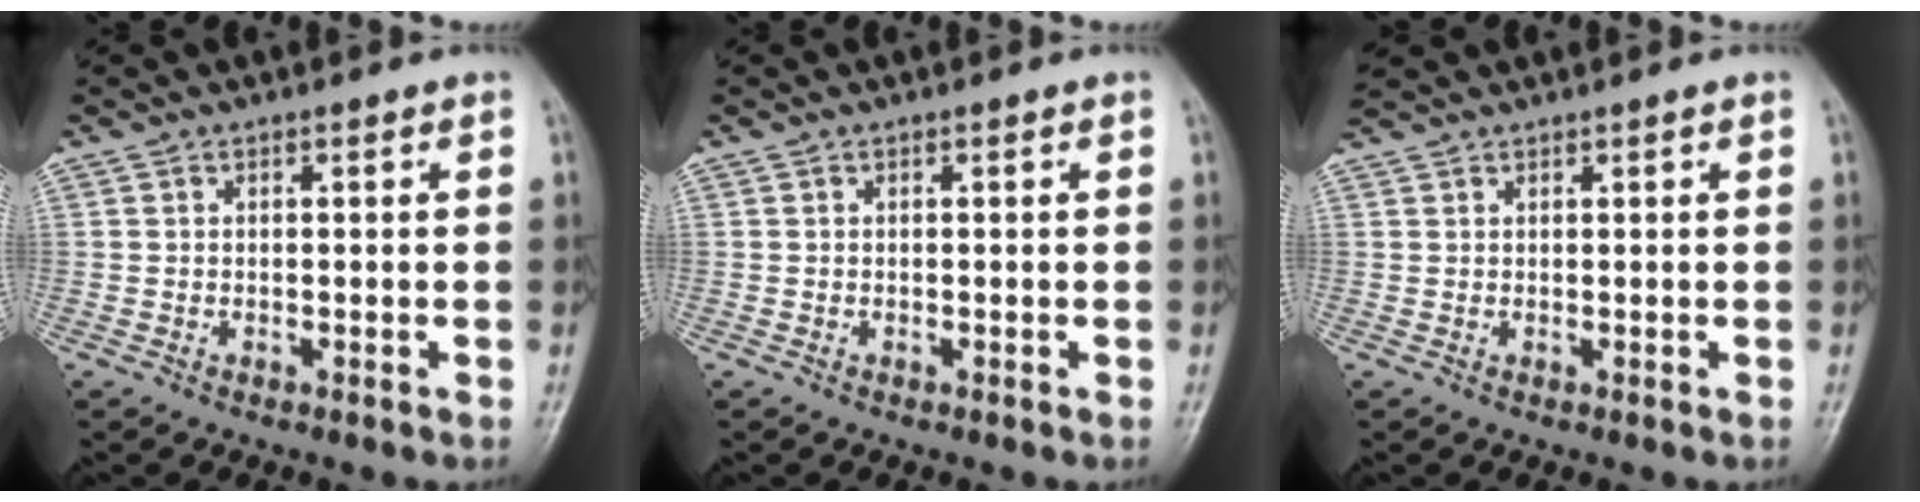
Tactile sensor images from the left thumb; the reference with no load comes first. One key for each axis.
{"total": 0.0}
{"total": 2.3, "fx": 2.2, "fy": 0.3, "fz": 0.6, "tx": -0.010, "ty": 0.016, "tz": 0.045}